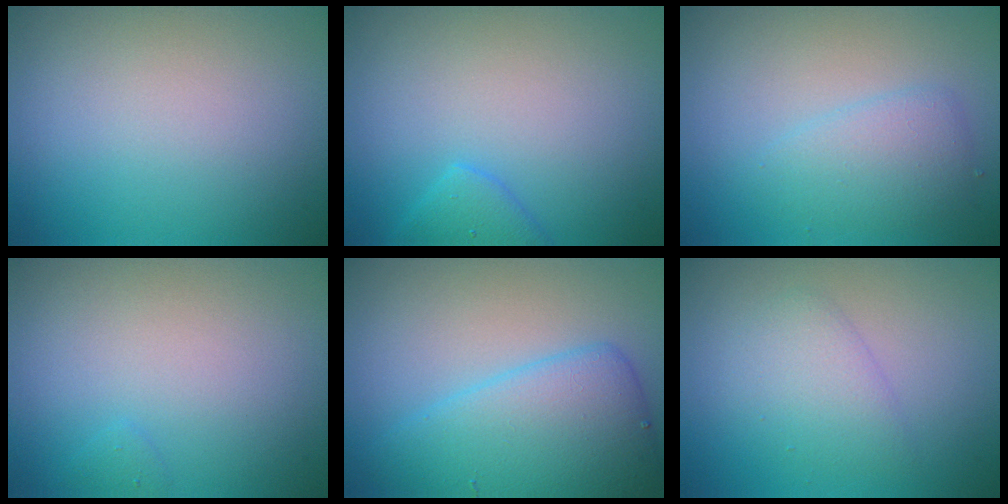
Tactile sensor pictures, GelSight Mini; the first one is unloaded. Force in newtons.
{"total": 2.1, "press": 2.1, "slide": 0.1}
{"total": 2.6, "press": 2.6, "slide": 0.0}
{"total": 0.6, "press": 0.6, "slide": 0.0}
{"total": 6.1, "press": 6.1, "slide": 0.4}
{"total": 2.4, "press": 2.4, "slide": 0.2}